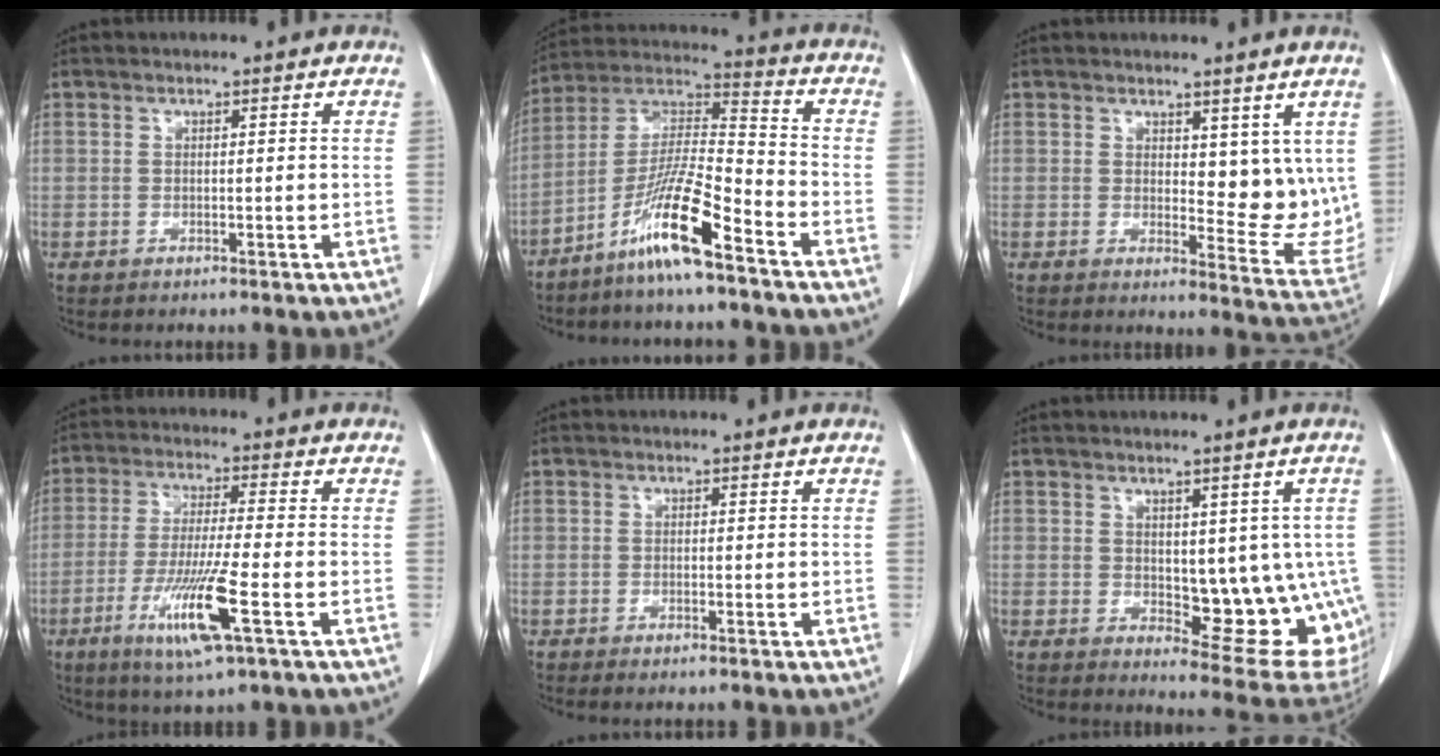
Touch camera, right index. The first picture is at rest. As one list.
[{"total": 12.7, "force": [-8.0, 0.3, 9.9], "torque": [-0.195, -0.010, -0.159]}, {"total": 8.0, "force": [3.3, 3.8, 6.3], "torque": [-0.062, -0.017, 0.052]}, {"total": 10.7, "force": [-4.3, 0.0, 9.8], "torque": [-0.192, -0.022, -0.080]}, {"total": 1.1, "force": [-0.8, 0.0, 0.7], "torque": [-0.014, -0.002, -0.013]}, {"total": 11.9, "force": [-0.6, 5.6, 10.5], "torque": [-0.098, -0.005, 0.007]}]